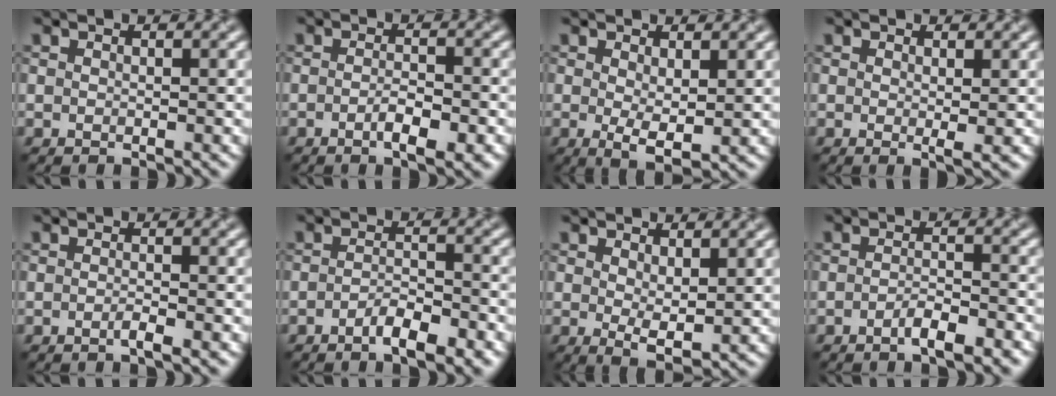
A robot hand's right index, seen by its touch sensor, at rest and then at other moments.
{"total": 3.2, "force": [-1.3, 0.8, 2.8], "torque": [-0.049, -0.002, -0.021]}
{"total": 2.7, "force": [0.3, 0.8, 2.6], "torque": [-0.043, -0.010, 0.009]}
{"total": 1.2, "force": [0.1, 0.1, 1.2], "torque": [-0.018, -0.008, 0.001]}
{"total": 1.4, "force": [-0.6, 0.3, 1.2], "torque": [-0.018, 0.001, -0.014]}
{"total": 3.5, "force": [-2.1, 0.9, 2.6], "torque": [-0.049, 0.004, -0.039]}
{"total": 2.5, "force": [0.7, 0.9, 2.3], "torque": [-0.038, -0.011, 0.016]}
{"total": 2.8, "force": [-1.6, 0.7, 2.2], "torque": [-0.039, 0.004, -0.031]}